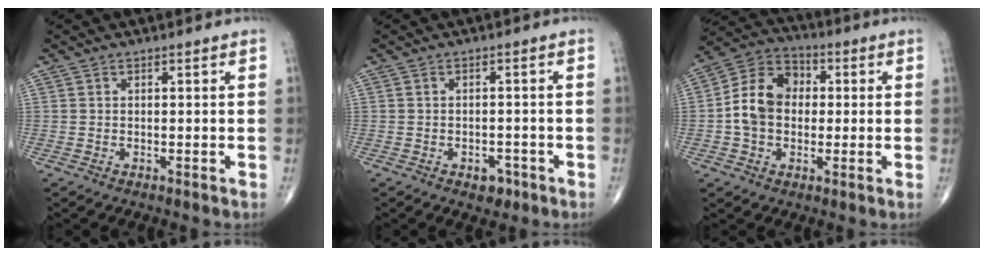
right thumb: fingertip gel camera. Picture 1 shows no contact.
{"total": 3.0, "force": [-1.7, 1.9, 1.6], "torque": [-0.008, 0.006, -0.019]}
{"total": 11.4, "force": [0.0, 8.9, 7.3], "torque": [-0.119, 0.033, -0.011]}